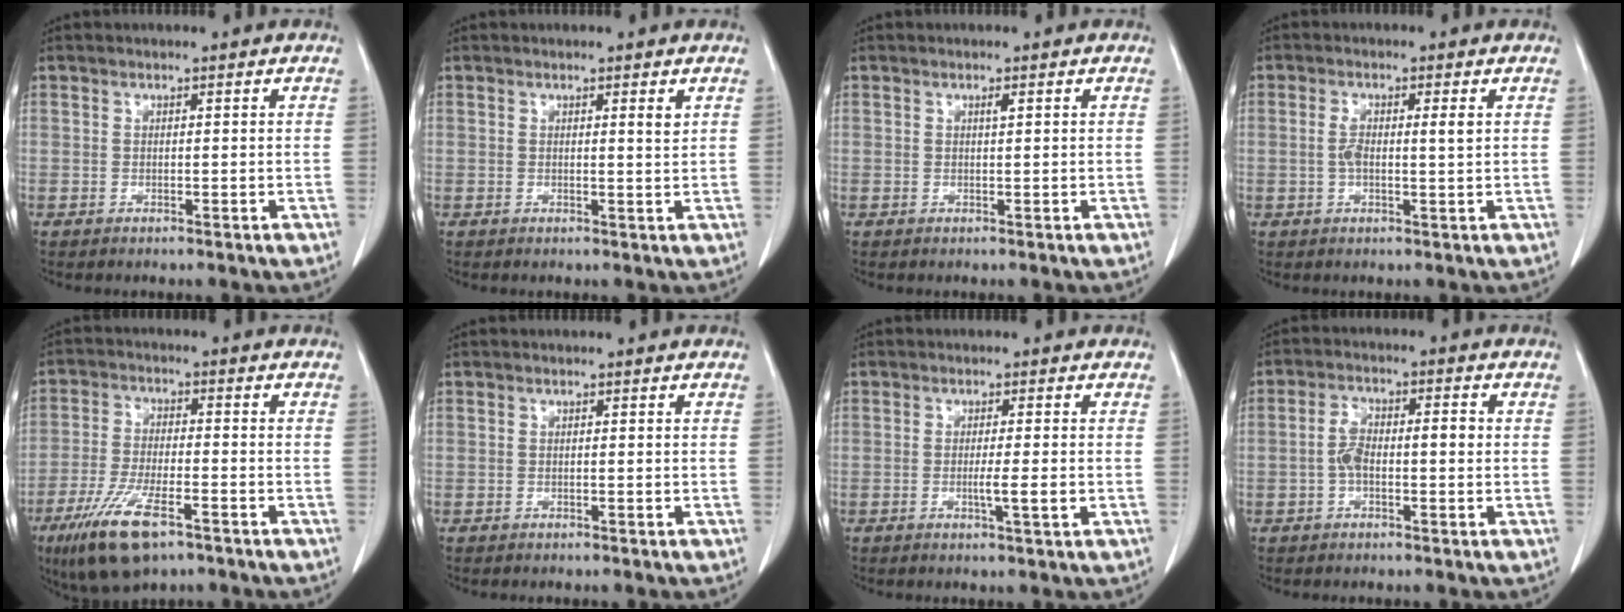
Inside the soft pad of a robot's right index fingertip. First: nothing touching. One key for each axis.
{"total": 1.1, "fx": 0.6, "fy": 0.0, "fz": 1.0, "tx": -0.016, "ty": -0.003, "tz": 0.008}
{"total": 0.6, "fx": 0.3, "fy": 0.0, "fz": 0.5, "tx": -0.010, "ty": 0.000, "tz": 0.007}
{"total": 3.7, "fx": 0.5, "fy": 0.8, "fz": 3.6, "tx": -0.072, "ty": 0.008, "tz": 0.009}
{"total": 10.8, "fx": -6.4, "fy": 2.8, "fz": 8.3, "tx": -0.161, "ty": -0.021, "tz": -0.109}
{"total": 0.0}
{"total": 3.2, "fx": -0.7, "fy": -0.2, "fz": 3.1, "tx": -0.053, "ty": -0.006, "tz": -0.011}
{"total": 5.6, "fx": -0.4, "fy": 2.3, "fz": 5.0, "tx": -0.105, "ty": 0.025, "tz": -0.009}